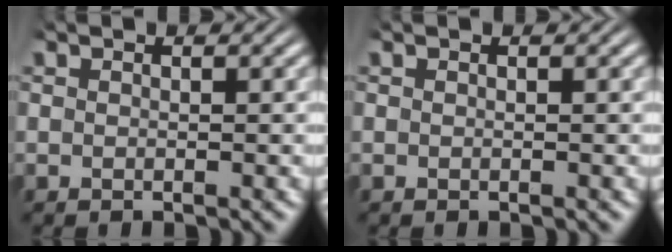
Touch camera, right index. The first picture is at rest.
{"total": 0.0}